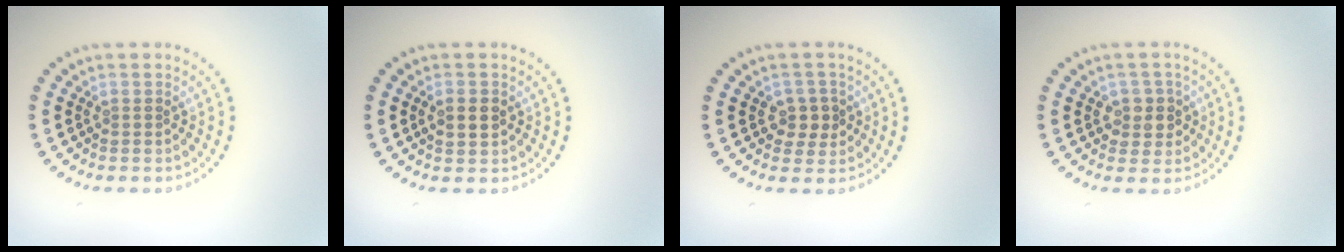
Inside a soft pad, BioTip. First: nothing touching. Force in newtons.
{"total": 1.7, "press": 1.7, "slide": 0.2}
{"total": 2.4, "press": 2.2, "slide": 0.8}
{"total": 2.2, "press": 2.0, "slide": 0.8}